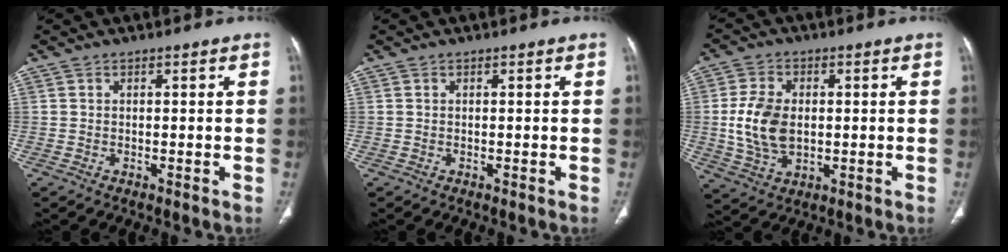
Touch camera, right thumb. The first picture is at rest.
{"total": 0.0}
{"total": 10.0, "force": [0.1, 6.6, 7.6], "torque": [-0.147, 0.000, 0.009]}